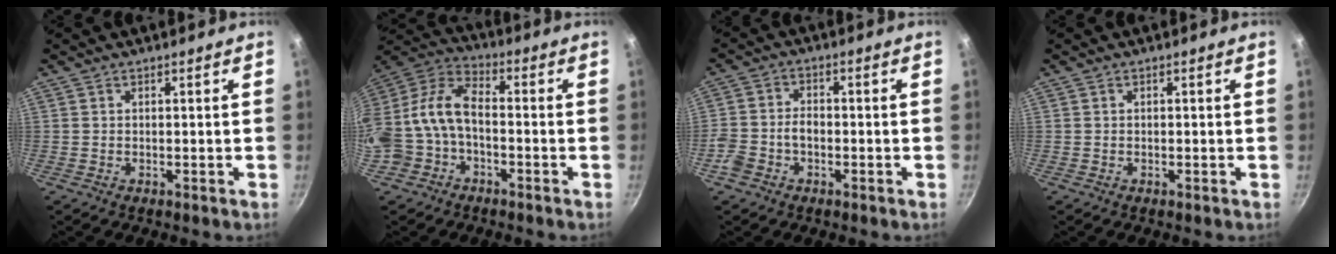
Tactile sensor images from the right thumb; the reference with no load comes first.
{"total": 12.8, "force": [-3.1, 8.5, 9.1], "torque": [-0.180, 0.053, -0.068]}
{"total": 5.5, "force": [-2.4, 3.8, 3.2], "torque": [-0.056, 0.031, -0.052]}
{"total": 0.0}